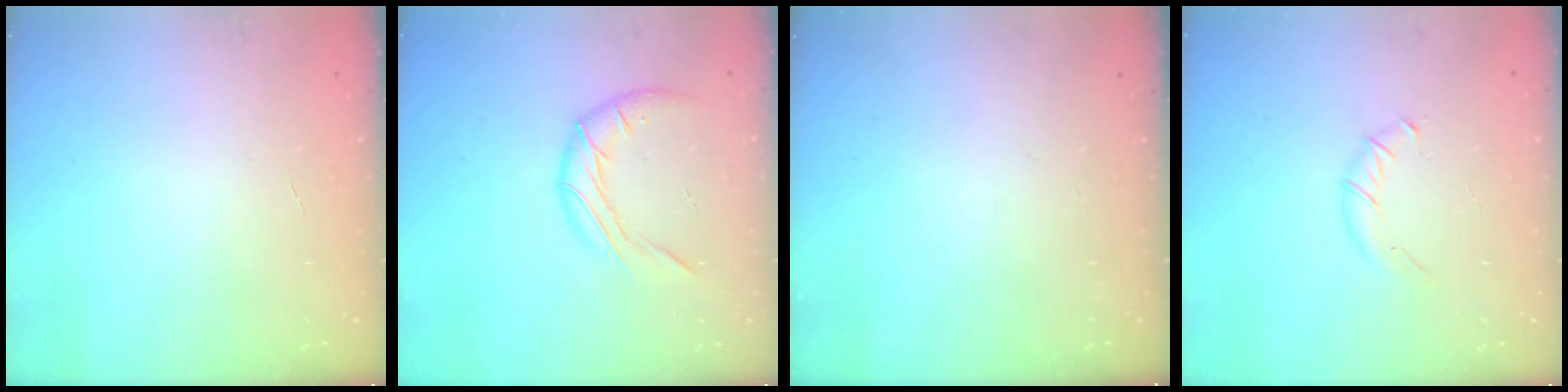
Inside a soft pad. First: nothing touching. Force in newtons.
{"total": 12.6, "press": 12.5, "slide": 1.5}
{"total": 0.0}
{"total": 4.1, "press": 4.0, "slide": 0.9}